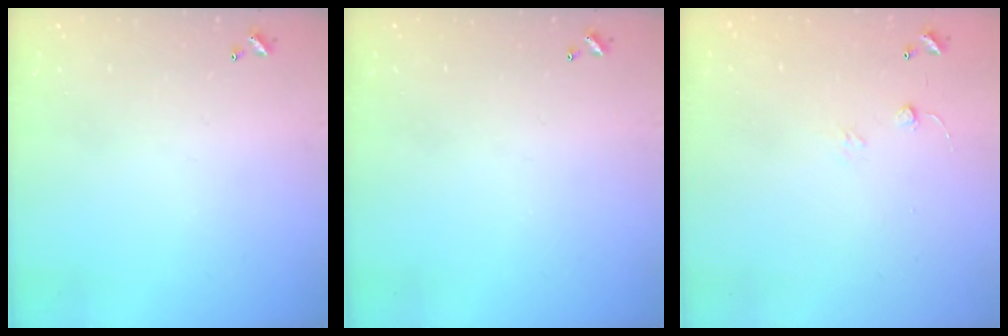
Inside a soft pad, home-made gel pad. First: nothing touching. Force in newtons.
{"total": 0.0}
{"total": 6.2, "press": 6.2, "slide": 0.6}